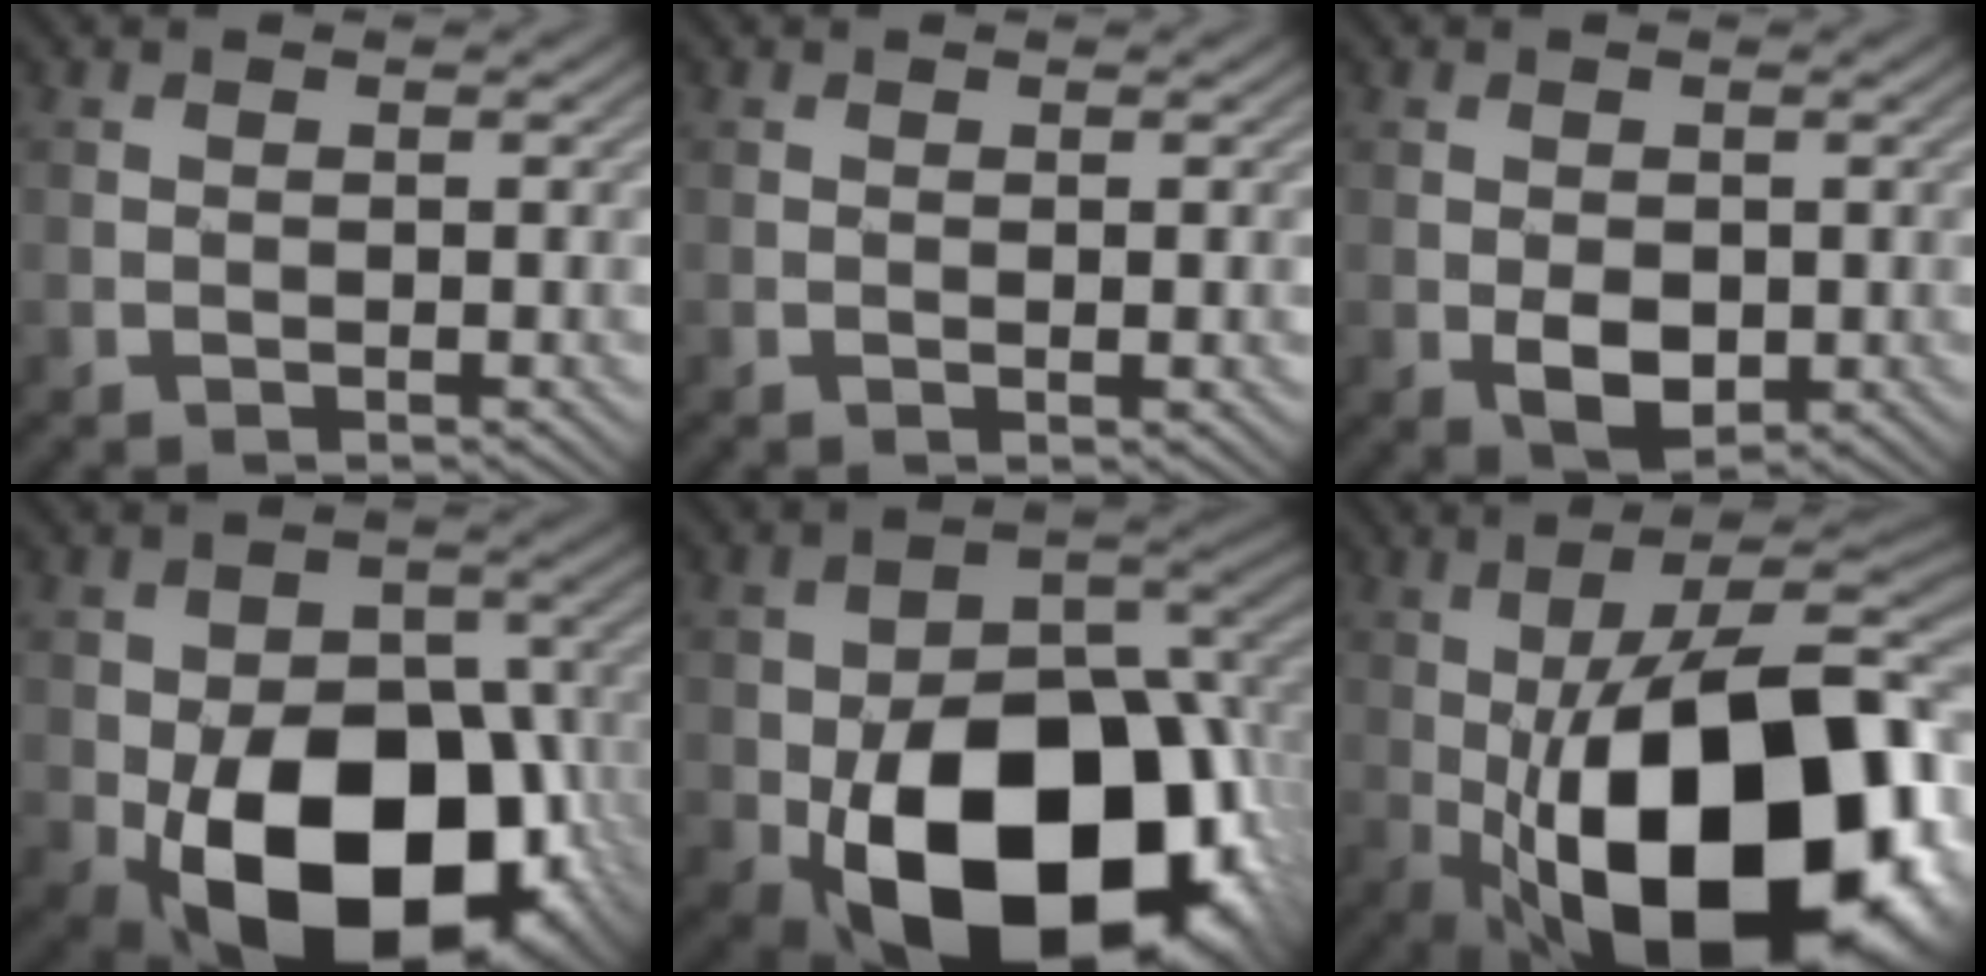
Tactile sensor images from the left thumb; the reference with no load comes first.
{"total": 0.6, "force": [0.2, 0.1, 0.6], "torque": [-0.010, 0.002, 0.003]}
{"total": 3.7, "force": [-0.5, 2.4, 2.7], "torque": [-0.054, -0.011, -0.005]}
{"total": 18.4, "force": [-6.2, 12.1, 12.5], "torque": [-0.174, -0.035, -0.094]}
{"total": 21.1, "force": [-7.2, 13.7, 14.3], "torque": [-0.226, -0.060, -0.088]}
{"total": 22.3, "force": [-4.4, 10.4, 19.3], "torque": [-0.308, 0.002, -0.067]}